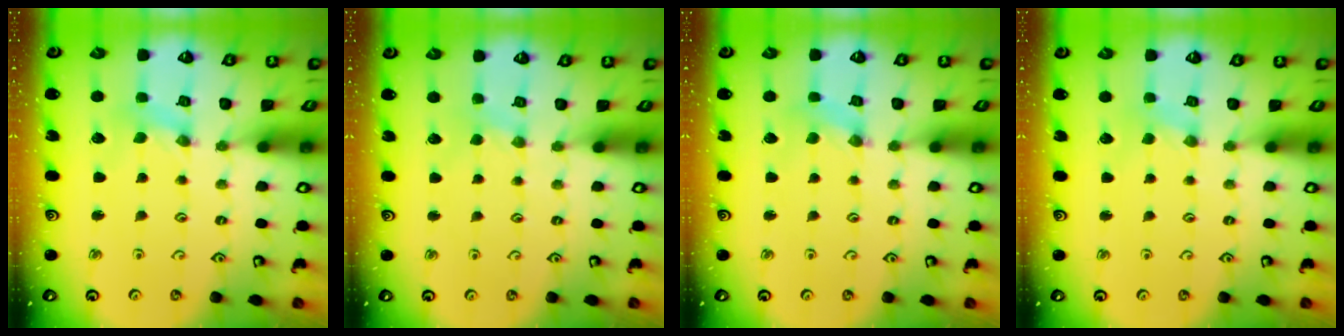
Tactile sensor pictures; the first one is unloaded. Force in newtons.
{"total": 0.5, "press": 0.5, "slide": 0.2}
{"total": 1.4, "press": 1.3, "slide": 0.3}
{"total": 0.0}